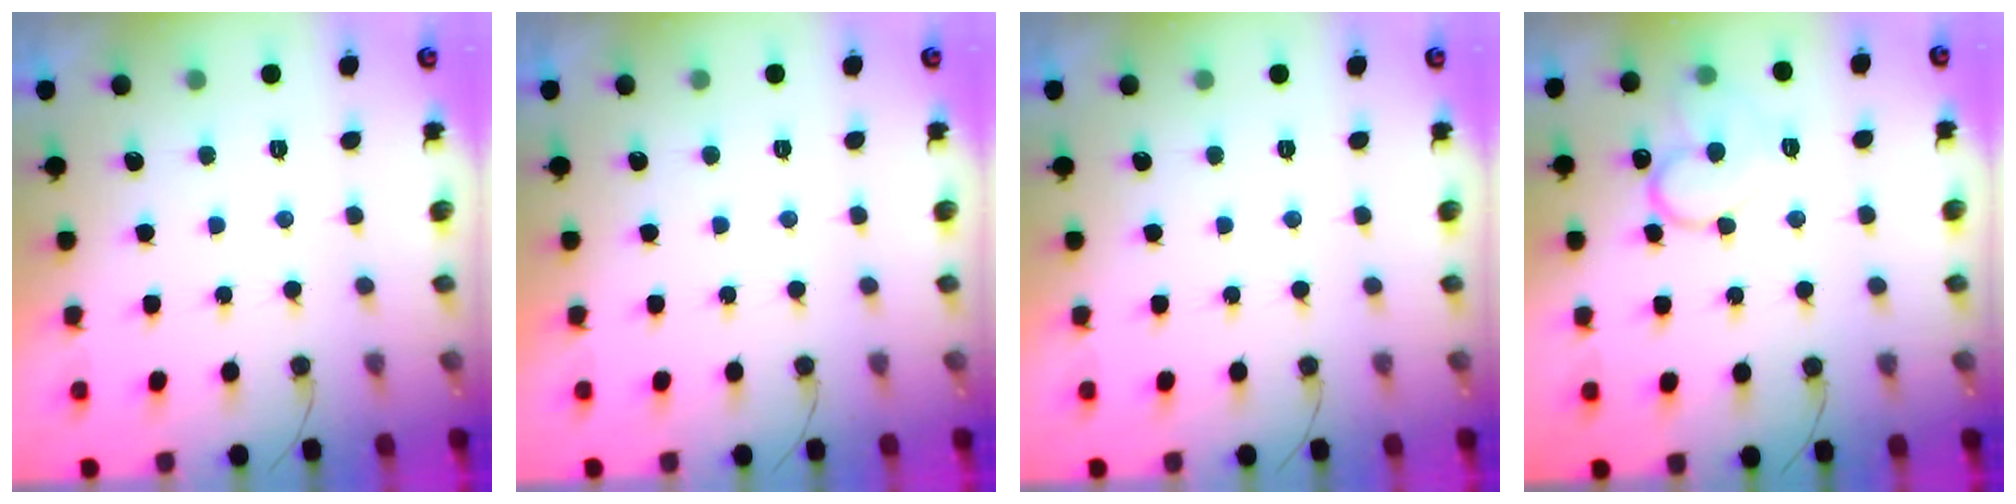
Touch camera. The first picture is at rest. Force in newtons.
{"total": 1.9, "press": 1.9, "slide": 0.1}
{"total": 0.0}
{"total": 12.8, "press": 12.7, "slide": 1.2}